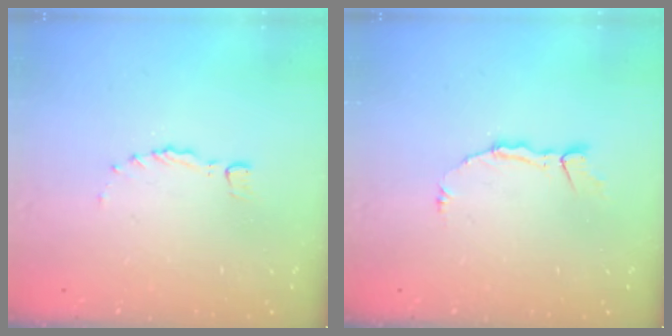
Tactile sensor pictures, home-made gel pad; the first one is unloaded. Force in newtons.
{"total": 3.6, "press": 3.6, "slide": 0.2}